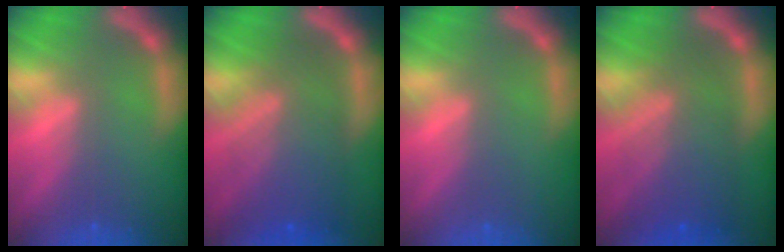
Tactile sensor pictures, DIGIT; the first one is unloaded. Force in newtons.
{"total": 9.1}
{"total": 0.0}
{"total": 8.5}